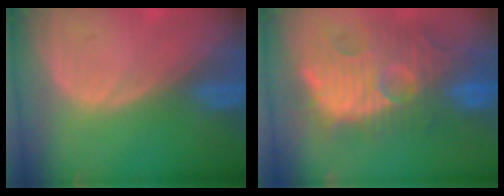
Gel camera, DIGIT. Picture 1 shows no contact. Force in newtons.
{"total": 12.8, "press": 12.2, "slide": 3.9}